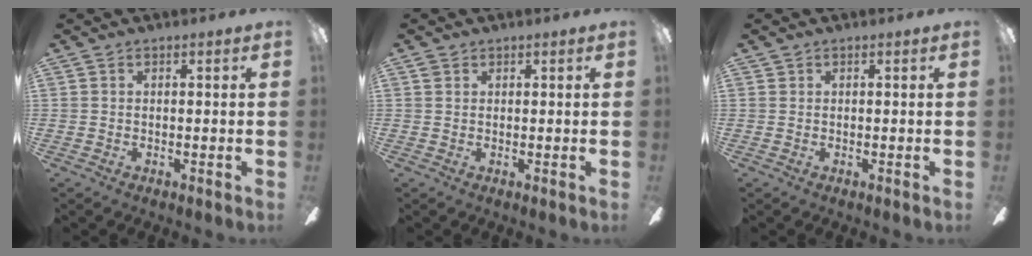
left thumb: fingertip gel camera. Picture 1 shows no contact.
{"total": 1.0, "force": [0.7, 0.6, 0.1], "torque": [-0.004, 0.002, 0.014]}
{"total": 0.0}